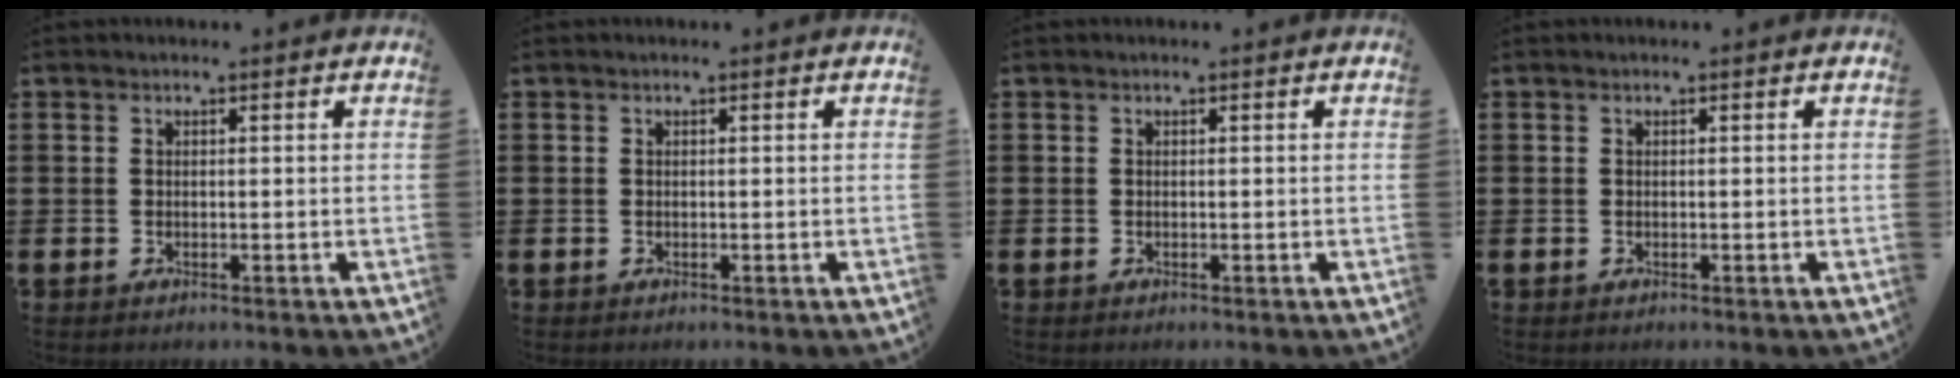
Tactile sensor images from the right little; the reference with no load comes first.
{"total": 0.0}
{"total": 0.0}
{"total": 0.0}